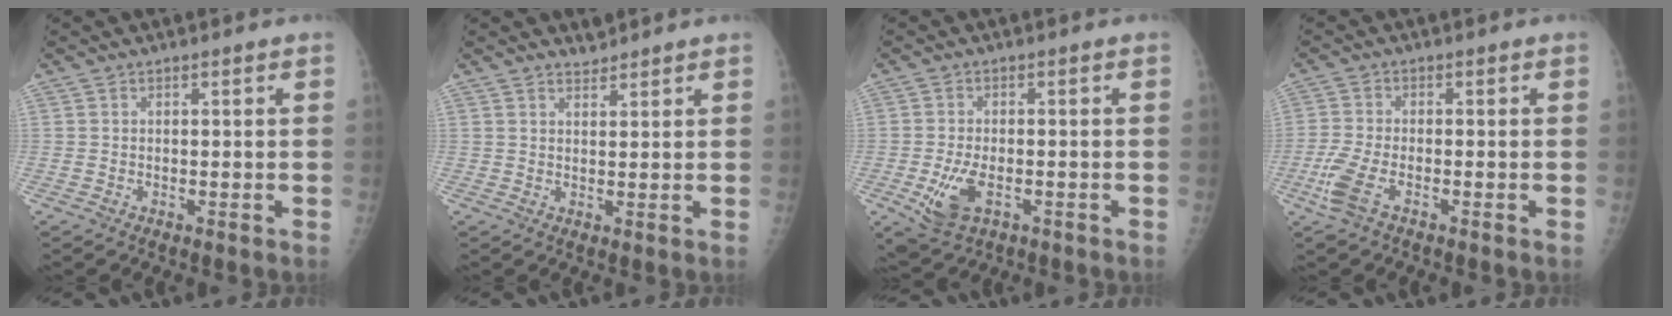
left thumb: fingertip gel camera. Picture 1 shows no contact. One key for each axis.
{"total": 1.5, "fx": 1.4, "fy": 0.5, "fz": -0.3, "tx": 0.016, "ty": -0.015, "tz": 0.021}
{"total": 7.1, "fx": -2.6, "fy": 3.9, "fz": 5.4, "tx": -0.111, "ty": 0.000, "tz": -0.037}
{"total": 6.1, "fx": -3.1, "fy": 2.4, "fz": 4.6, "tx": -0.123, "ty": -0.002, "tz": -0.063}